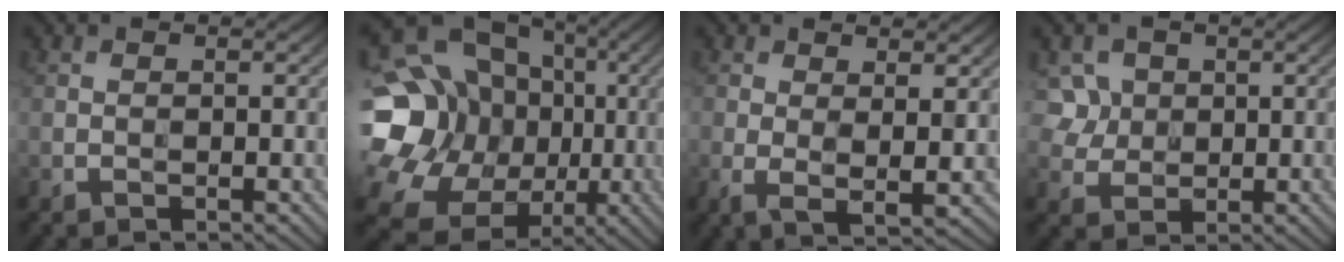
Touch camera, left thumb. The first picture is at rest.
{"total": 24.7, "force": [-2.3, 22.4, 10.3], "torque": [-0.253, 0.006, -0.051]}
{"total": 4.5, "force": [1.0, 1.6, 4.1], "torque": [-0.089, -0.014, 0.018]}
{"total": 4.7, "force": [1.5, 4.1, 1.7], "torque": [-0.062, -0.012, 0.038]}